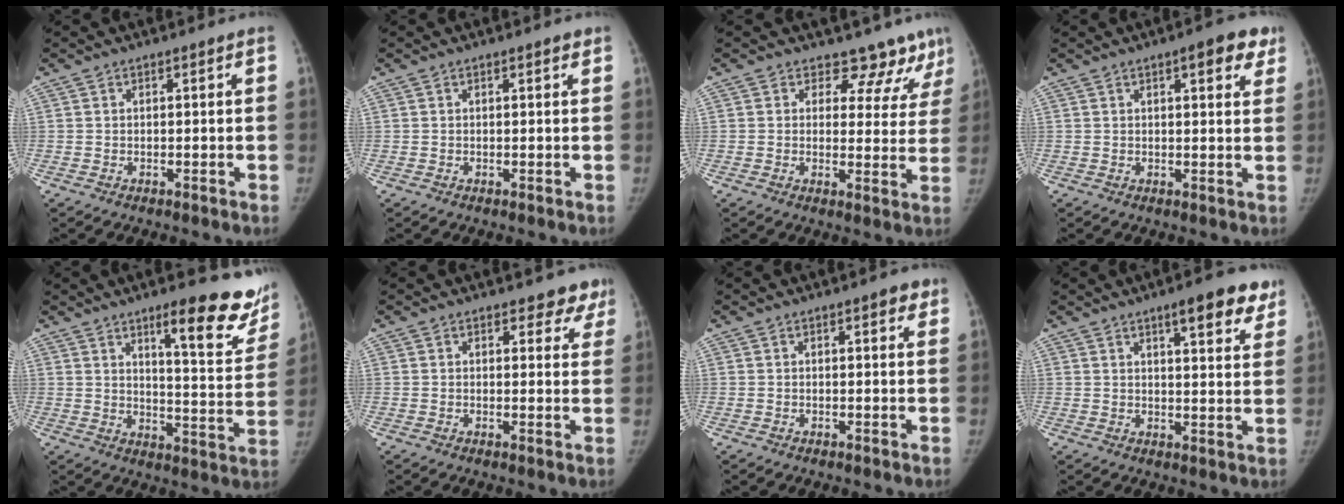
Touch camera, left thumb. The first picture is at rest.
{"total": 0.9, "force": [0.6, 0.2, 0.6], "torque": [-0.008, -0.002, 0.008]}
{"total": 10.0, "force": [8.7, 4.9, 1.2], "torque": [0.037, -0.051, 0.078]}
{"total": 6.5, "force": [3.5, 2.2, 5.0], "torque": [-0.043, -0.010, 0.039]}
{"total": 18.0, "force": [11.6, 4.2, 13.1], "torque": [-0.122, -0.076, 0.158]}
{"total": 5.0, "force": [4.1, 2.5, 1.6], "torque": [0.019, -0.020, 0.038]}
{"total": 2.3, "force": [1.3, 0.7, 1.7], "torque": [-0.013, -0.003, 0.013]}
{"total": 10.0, "force": [6.3, 2.7, 7.2], "torque": [-0.068, -0.028, 0.081]}